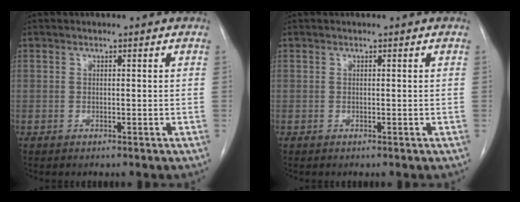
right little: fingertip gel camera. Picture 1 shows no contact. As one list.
[{"total": 0.0}]